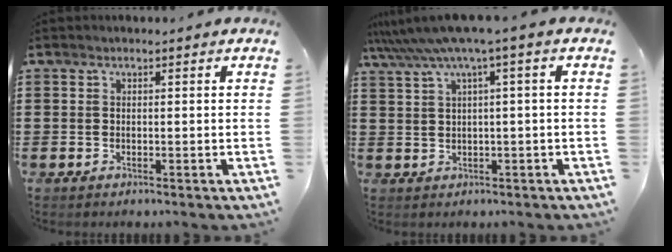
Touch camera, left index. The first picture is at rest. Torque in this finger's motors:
{"motor_torque": [0.91, 0.87, 0.93, 0.21]}